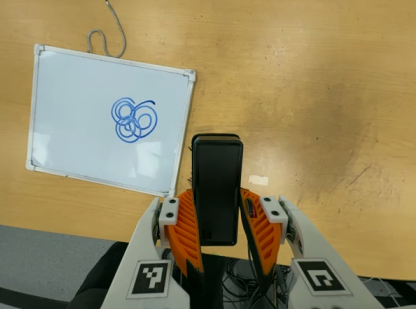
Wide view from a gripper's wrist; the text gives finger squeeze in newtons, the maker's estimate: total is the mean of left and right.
{"total": 5.0, "left": 3.3, "right": 6.8}